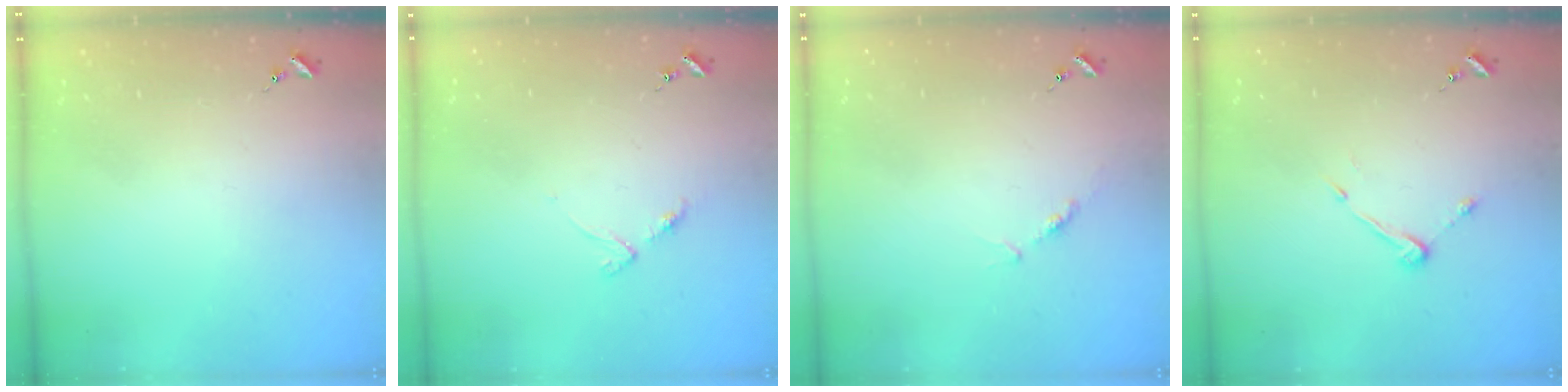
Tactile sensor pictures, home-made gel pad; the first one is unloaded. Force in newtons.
{"total": 4.0, "press": 3.9, "slide": 0.4}
{"total": 4.7, "press": 4.7, "slide": 0.5}
{"total": 6.5, "press": 6.5, "slide": 0.6}